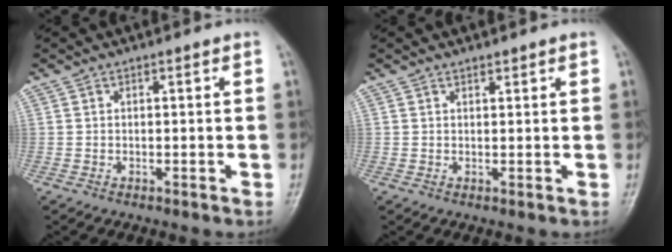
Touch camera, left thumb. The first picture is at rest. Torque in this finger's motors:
{"motor_torque": [-0.67, 0.03, -0.06, 0.19, -0.02]}